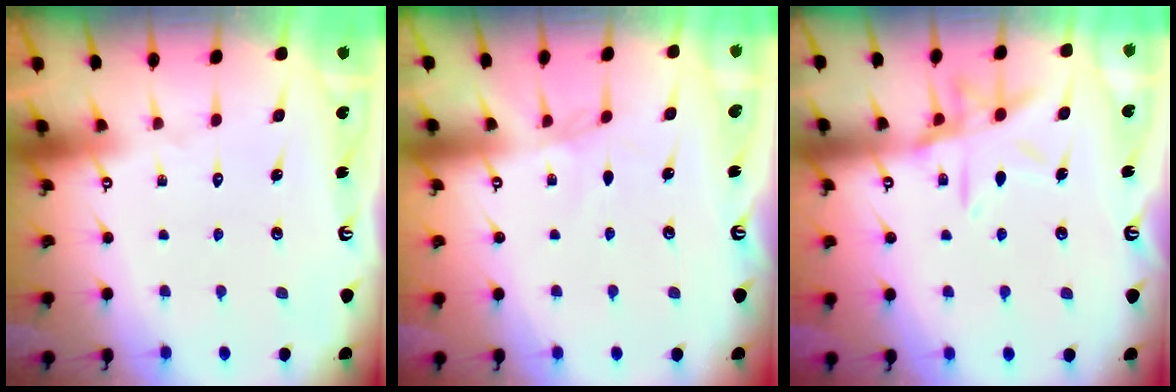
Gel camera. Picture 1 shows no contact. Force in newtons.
{"total": 0.0}
{"total": 12.7, "press": 12.7, "slide": 0.8}